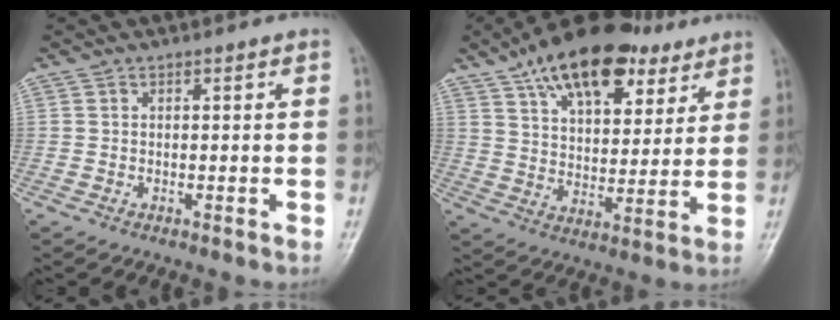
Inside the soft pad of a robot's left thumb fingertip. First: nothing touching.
{"total": 20.6, "force": [12.4, 10.5, 12.7], "torque": [-0.174, -0.024, 0.203]}